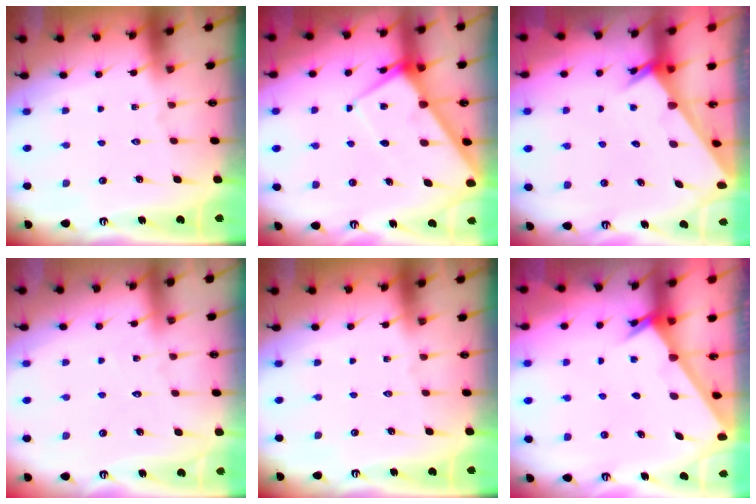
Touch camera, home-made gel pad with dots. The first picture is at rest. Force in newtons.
{"total": 7.9, "press": 7.9, "slide": 0.8}
{"total": 2.0, "press": 2.0, "slide": 0.1}
{"total": 3.8, "press": 3.8, "slide": 0.4}
{"total": 0.0}
{"total": 2.4, "press": 2.4, "slide": 0.2}